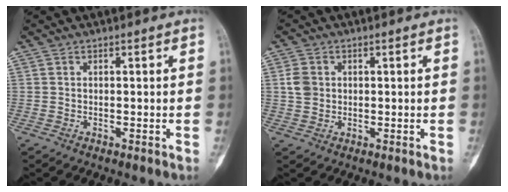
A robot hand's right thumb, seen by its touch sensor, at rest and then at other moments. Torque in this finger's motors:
{"motor_torque": [0.79, 0.63, 0.20, -0.25, 0.04]}